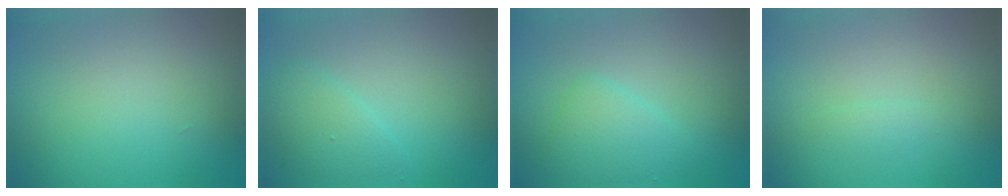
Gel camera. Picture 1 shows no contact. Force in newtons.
{"total": 2.0, "press": 2.0, "slide": 0.2}
{"total": 2.6, "press": 2.6, "slide": 0.1}
{"total": 0.7, "press": 0.7, "slide": 0.0}